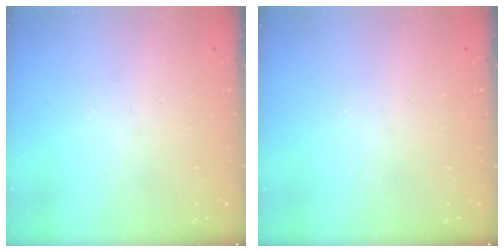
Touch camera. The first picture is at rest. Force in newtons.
{"total": 0.0}